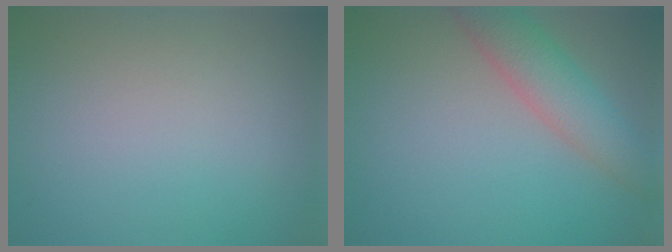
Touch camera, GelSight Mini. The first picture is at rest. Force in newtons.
{"total": 4.6, "press": 4.6, "slide": 0.3}